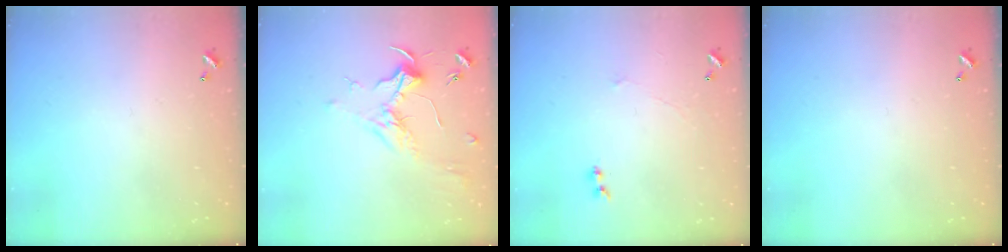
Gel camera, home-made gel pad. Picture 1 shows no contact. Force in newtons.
{"total": 1.8, "press": 1.7, "slide": 0.6}
{"total": 1.6, "press": 1.3, "slide": 0.9}
{"total": 0.0}